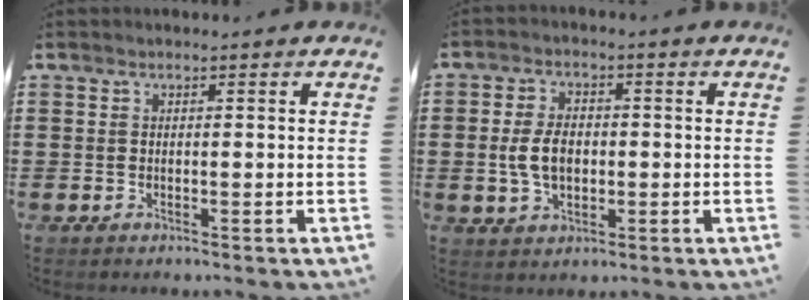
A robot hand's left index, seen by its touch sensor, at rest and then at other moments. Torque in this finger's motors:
{"motor_torque": [1.11, 0.21, 0.51, 0.14]}